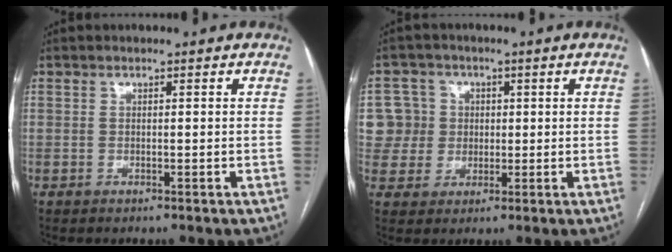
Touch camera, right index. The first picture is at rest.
{"total": 6.9, "force": [1.1, 6.8, 0.3], "torque": [-0.003, 0.023, 0.026]}